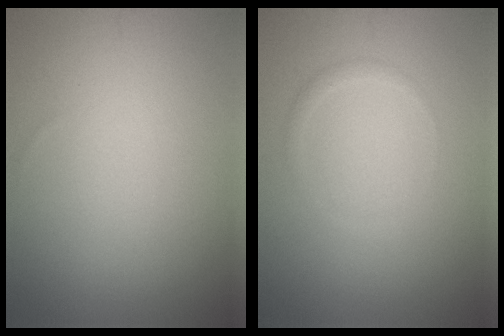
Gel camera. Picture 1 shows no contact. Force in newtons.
{"total": 0.8, "press": 0.8, "slide": 0.1}